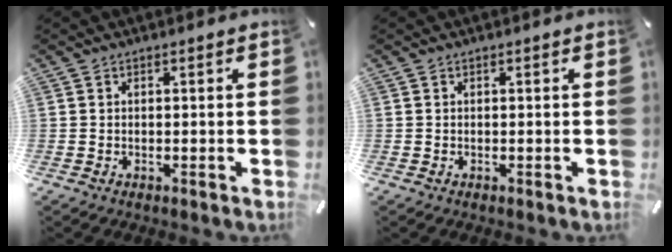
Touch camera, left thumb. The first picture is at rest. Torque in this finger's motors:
{"motor_torque": [0.00, 0.00, -0.03, 0.03, 0.00]}